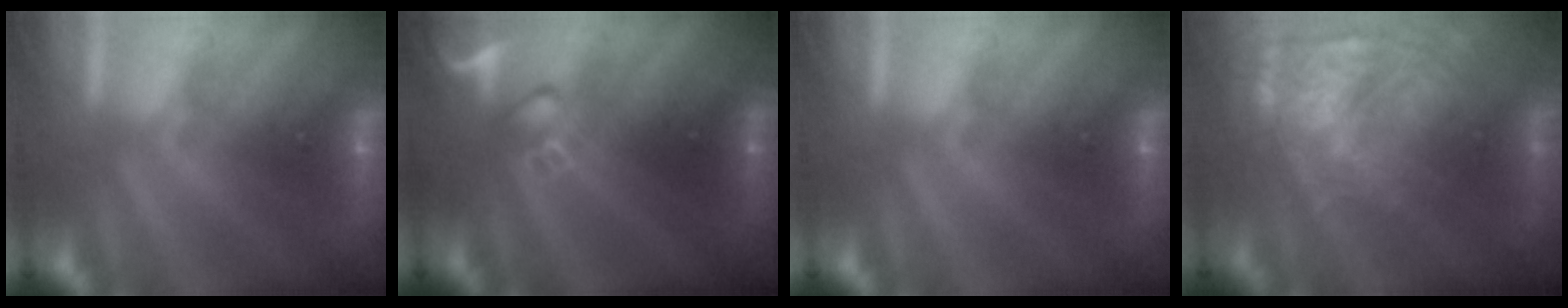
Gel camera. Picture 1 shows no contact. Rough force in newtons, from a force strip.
{"total": 2.6}
{"total": 0.0}
{"total": 7.9}